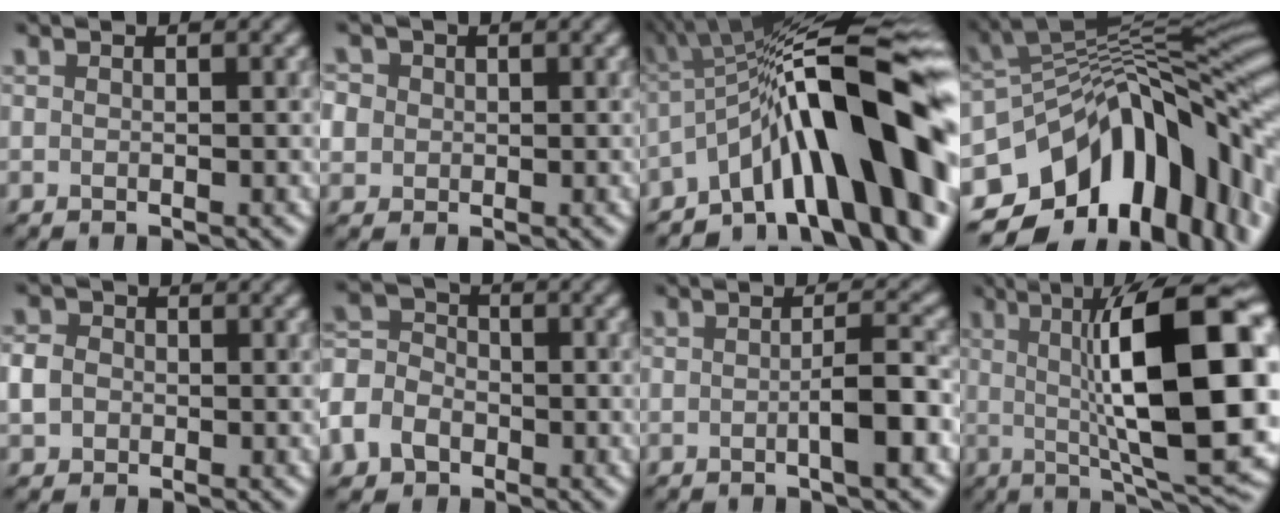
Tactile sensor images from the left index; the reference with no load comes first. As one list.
[{"total": 4.7, "force": [1.5, 4.1, 1.8], "torque": [-0.047, 0.024, 0.010]}, {"total": 15.9, "force": [-4.8, 4.1, 14.6], "torque": [-0.171, 0.042, -0.083]}, {"total": 16.4, "force": [-6.1, 9.0, 12.2], "torque": [-0.189, -0.004, -0.105]}, {"total": 2.3, "force": [-0.3, 2.1, 1.0], "torque": [-0.017, 0.002, -0.008]}, {"total": 7.9, "force": [-4.0, 6.2, 2.9], "torque": [-0.065, -0.016, -0.084]}, {"total": 3.0, "force": [-0.7, 0.5, 2.9], "torque": [-0.045, 0.006, -0.013]}, {"total": 15.2, "force": [1.7, 3.8, 14.6], "torque": [-0.196, 0.009, 0.021]}]